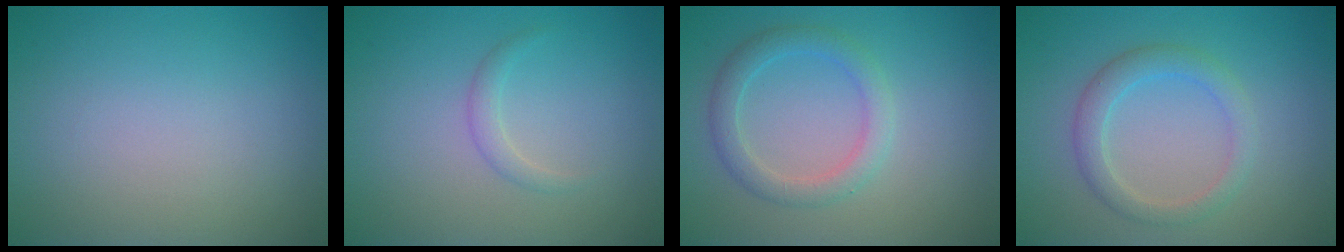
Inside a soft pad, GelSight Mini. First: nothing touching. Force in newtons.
{"total": 1.2, "press": 1.1, "slide": 0.1}
{"total": 2.7, "press": 2.7, "slide": 0.1}
{"total": 2.7, "press": 2.7, "slide": 0.3}